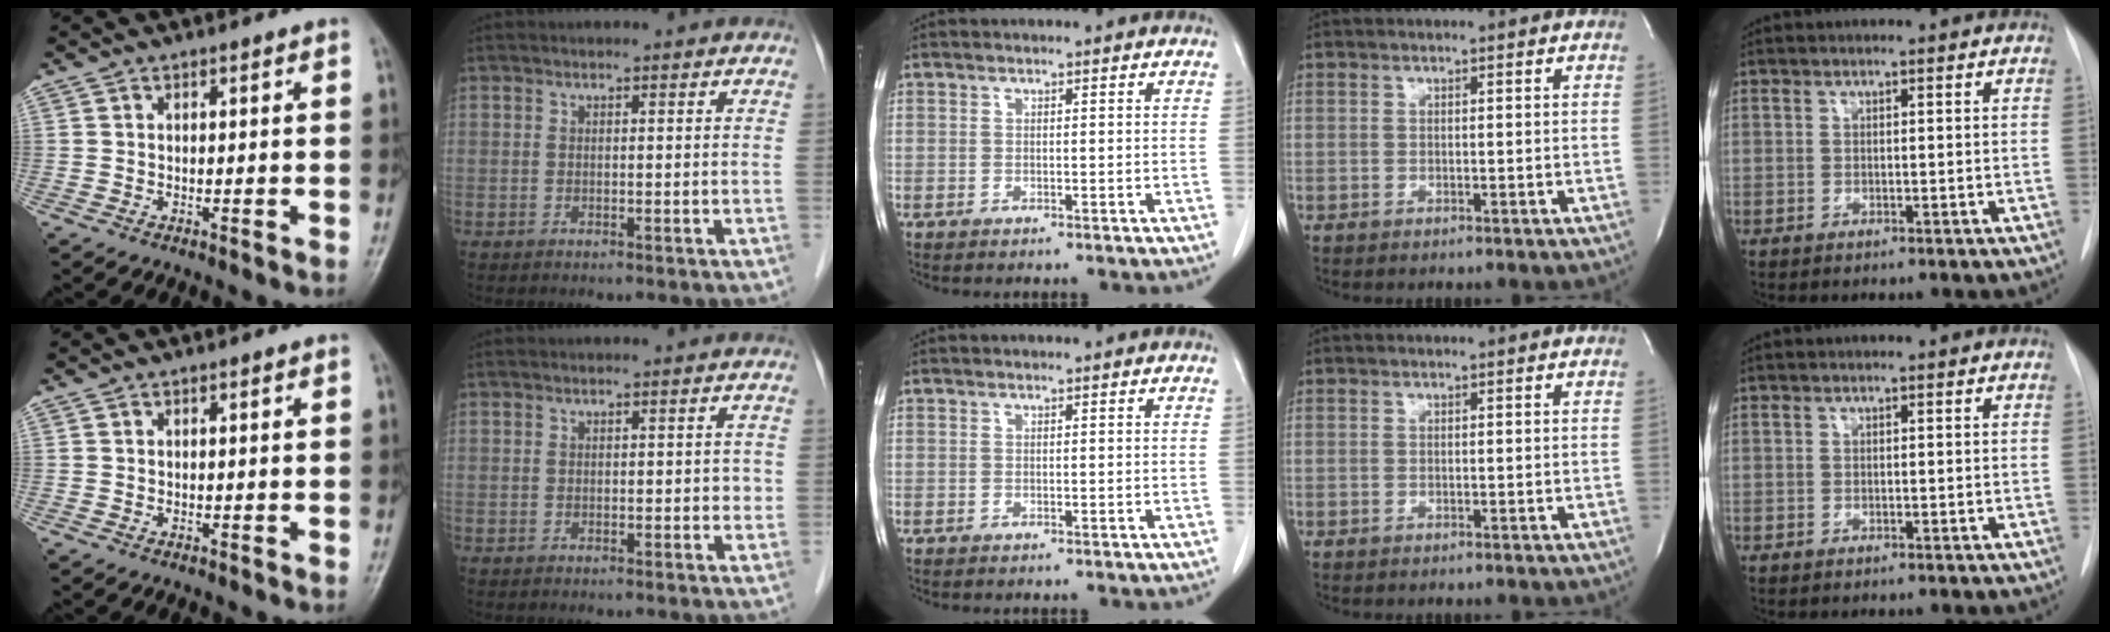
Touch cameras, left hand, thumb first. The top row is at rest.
{"index": {"total": 0.9, "force": [-0.1, 0.7, 0.6], "torque": [-0.002, 0.004, -0.003]}}